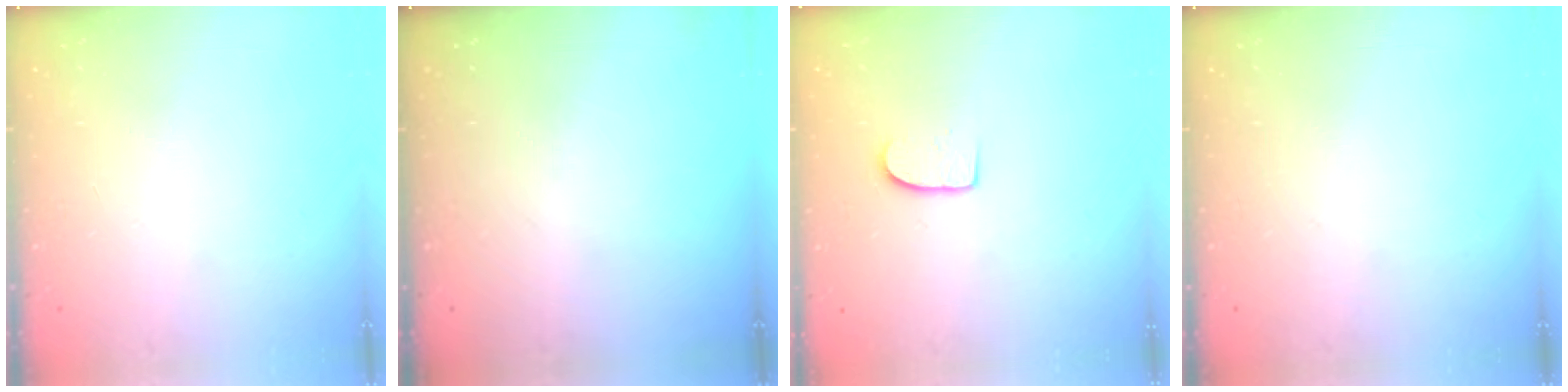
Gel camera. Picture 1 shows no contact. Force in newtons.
{"total": 0.0}
{"total": 7.3, "press": 7.3, "slide": 0.6}
{"total": 0.0}